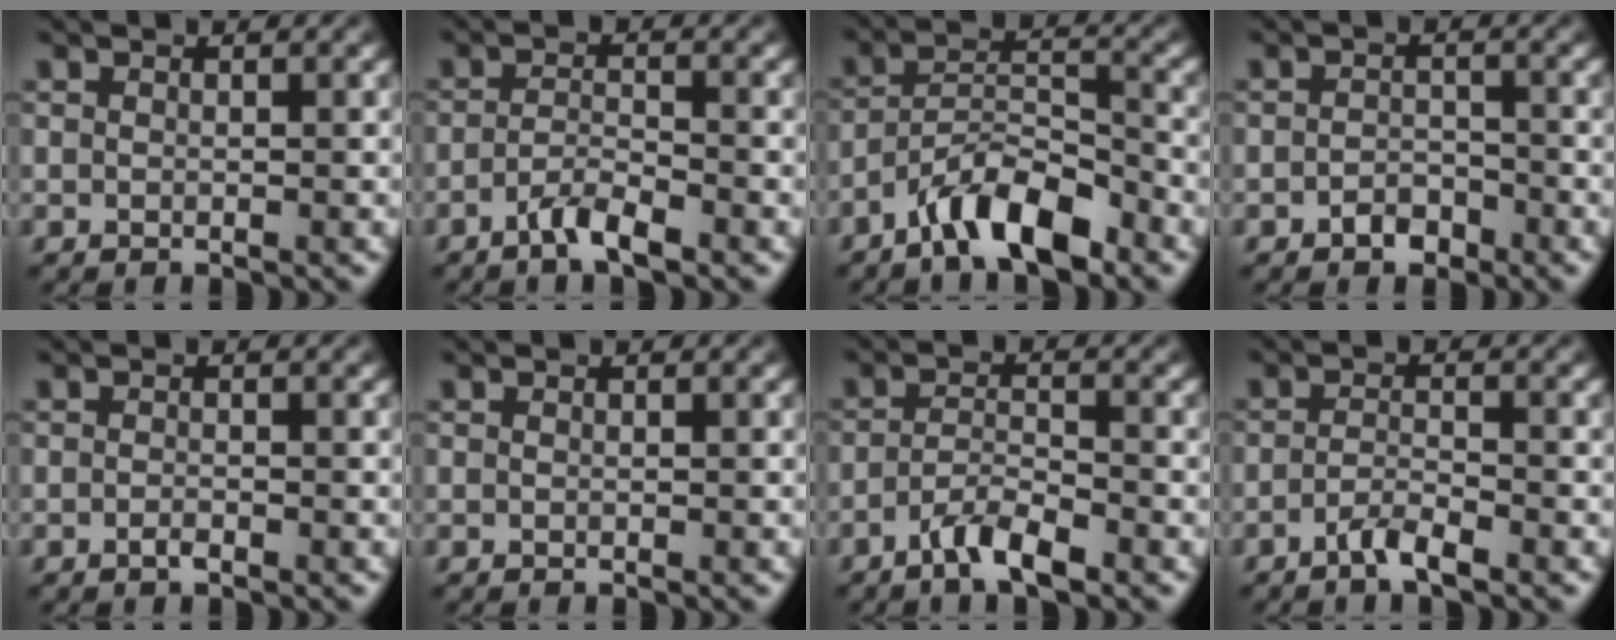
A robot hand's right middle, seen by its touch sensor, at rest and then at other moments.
{"total": 2.6, "force": [-1.7, 0.6, 1.9], "torque": [-0.037, 0.004, -0.038]}
{"total": 6.0, "force": [-4.4, 1.8, 3.7], "torque": [-0.060, 0.007, -0.082]}
{"total": 1.9, "force": [-1.2, 1.2, 0.8], "torque": [-0.011, 0.004, -0.024]}
{"total": 0.8, "force": [-0.5, 0.2, 0.6], "torque": [-0.012, 0.000, -0.009]}
{"total": 0.0}
{"total": 3.2, "force": [-2.2, 0.7, 2.2], "torque": [-0.045, 0.006, -0.047]}
{"total": 2.1, "force": [-1.4, 0.4, 1.6], "torque": [-0.031, 0.004, -0.032]}